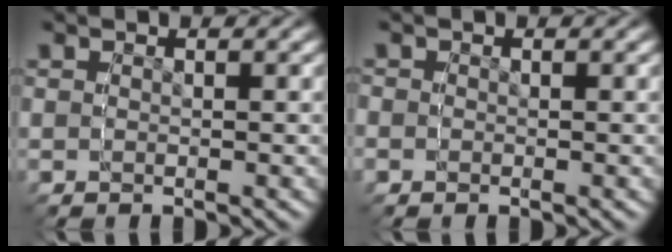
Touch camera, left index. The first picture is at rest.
{"total": 0.7, "force": [-0.4, 0.4, -0.5], "torque": [0.005, -0.009, -0.005]}